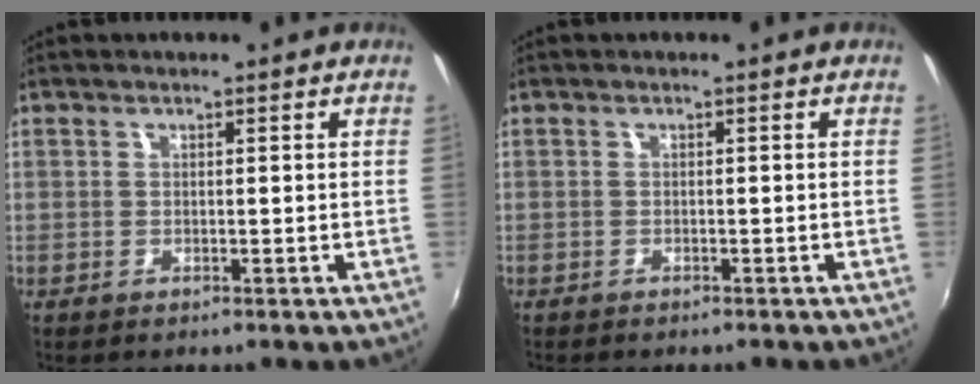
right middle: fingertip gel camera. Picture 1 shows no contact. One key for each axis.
{"total": 1.6, "fx": -1.5, "fy": 0.4, "fz": 0.5, "tx": -0.017, "ty": -0.010, "tz": -0.024}